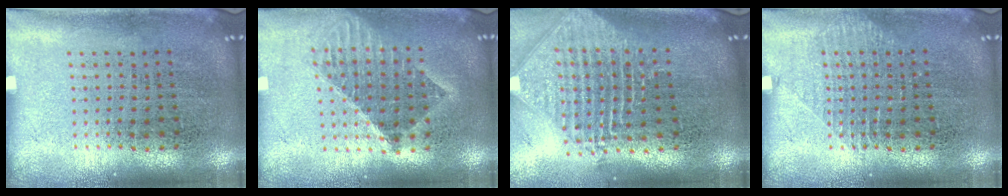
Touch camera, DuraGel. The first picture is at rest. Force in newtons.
{"total": 1.6, "press": 1.4, "slide": 0.9}
{"total": 2.3, "press": 1.8, "slide": 1.5}
{"total": 1.0, "press": 1.0, "slide": 0.2}